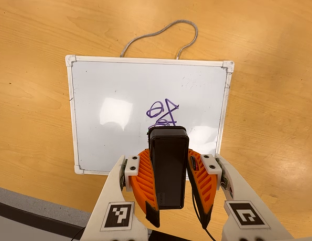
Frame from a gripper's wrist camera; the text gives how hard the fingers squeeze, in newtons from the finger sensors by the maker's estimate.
{"total": 7.2, "left": 6.0, "right": 8.4}